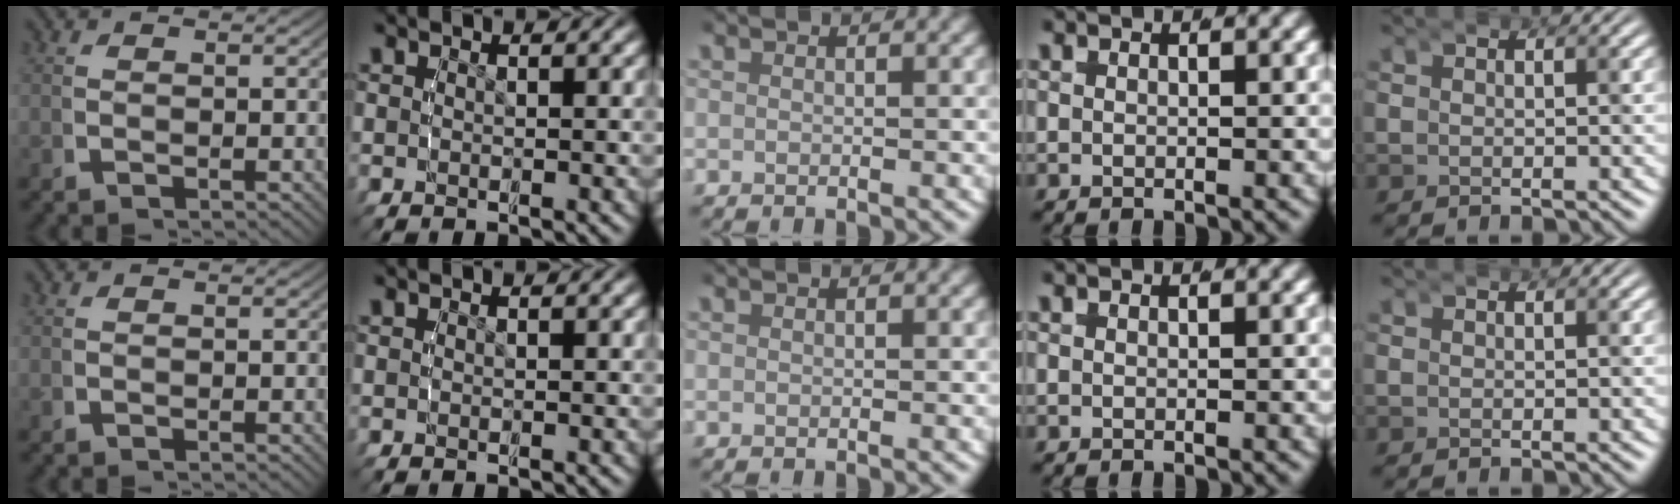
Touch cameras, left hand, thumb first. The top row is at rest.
{}